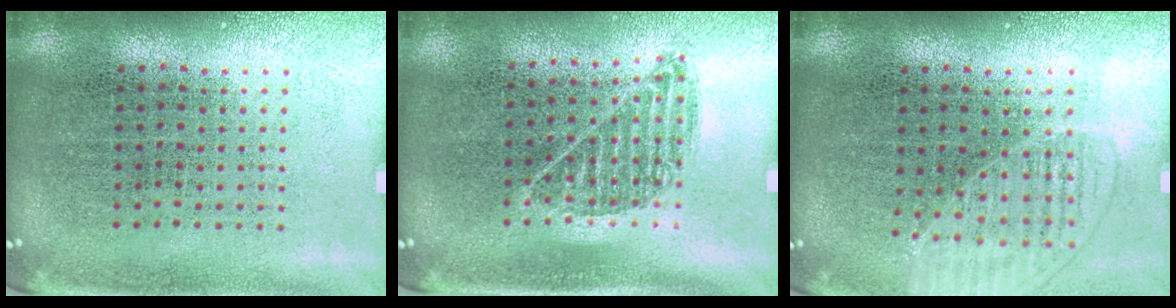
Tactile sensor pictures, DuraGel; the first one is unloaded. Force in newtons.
{"total": 0.9, "press": 0.8, "slide": 0.4}
{"total": 1.4, "press": 1.4, "slide": 0.2}